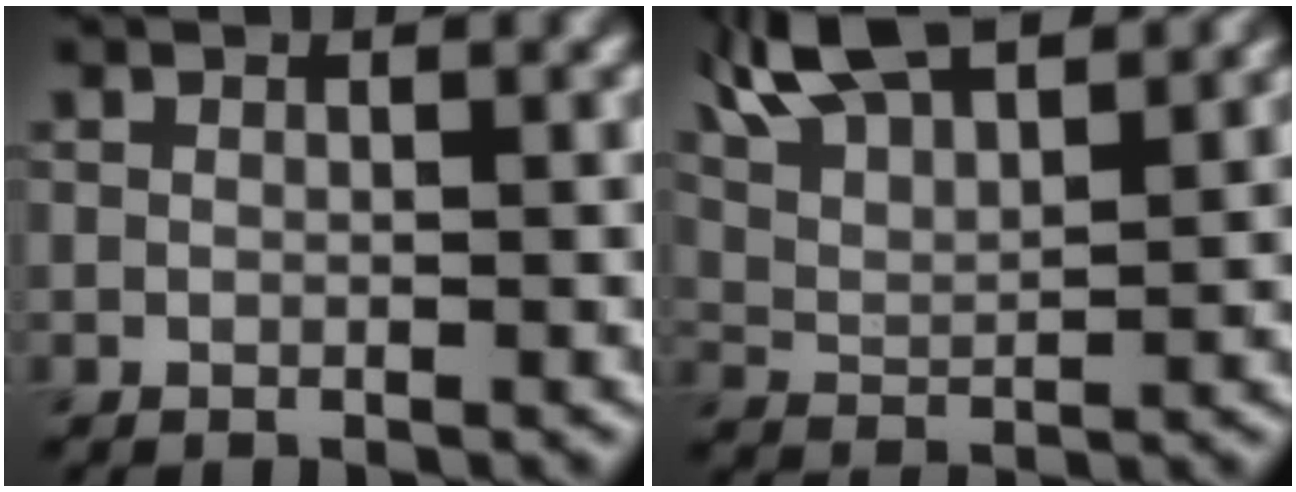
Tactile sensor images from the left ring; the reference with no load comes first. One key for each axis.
{"total": 10.7, "fx": 8.0, "fy": 3.7, "fz": 6.1, "tx": -0.127, "ty": 0.036, "tz": 0.108}